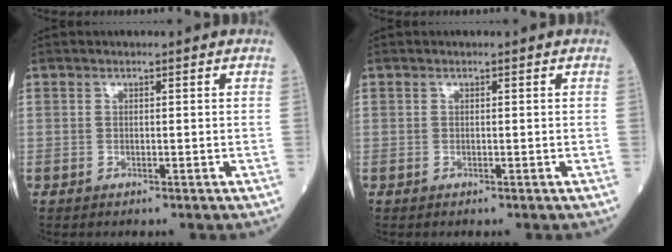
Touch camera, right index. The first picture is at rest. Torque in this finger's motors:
{"motor_torque": [0.10, 0.11, -0.05, -0.01]}